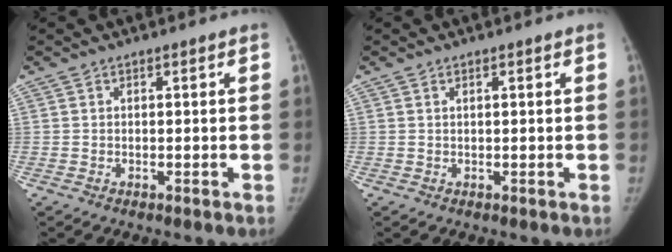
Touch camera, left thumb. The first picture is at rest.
{"total": 0.5, "force": [0.3, 0.1, 0.4], "torque": [-0.008, 0.002, 0.004]}